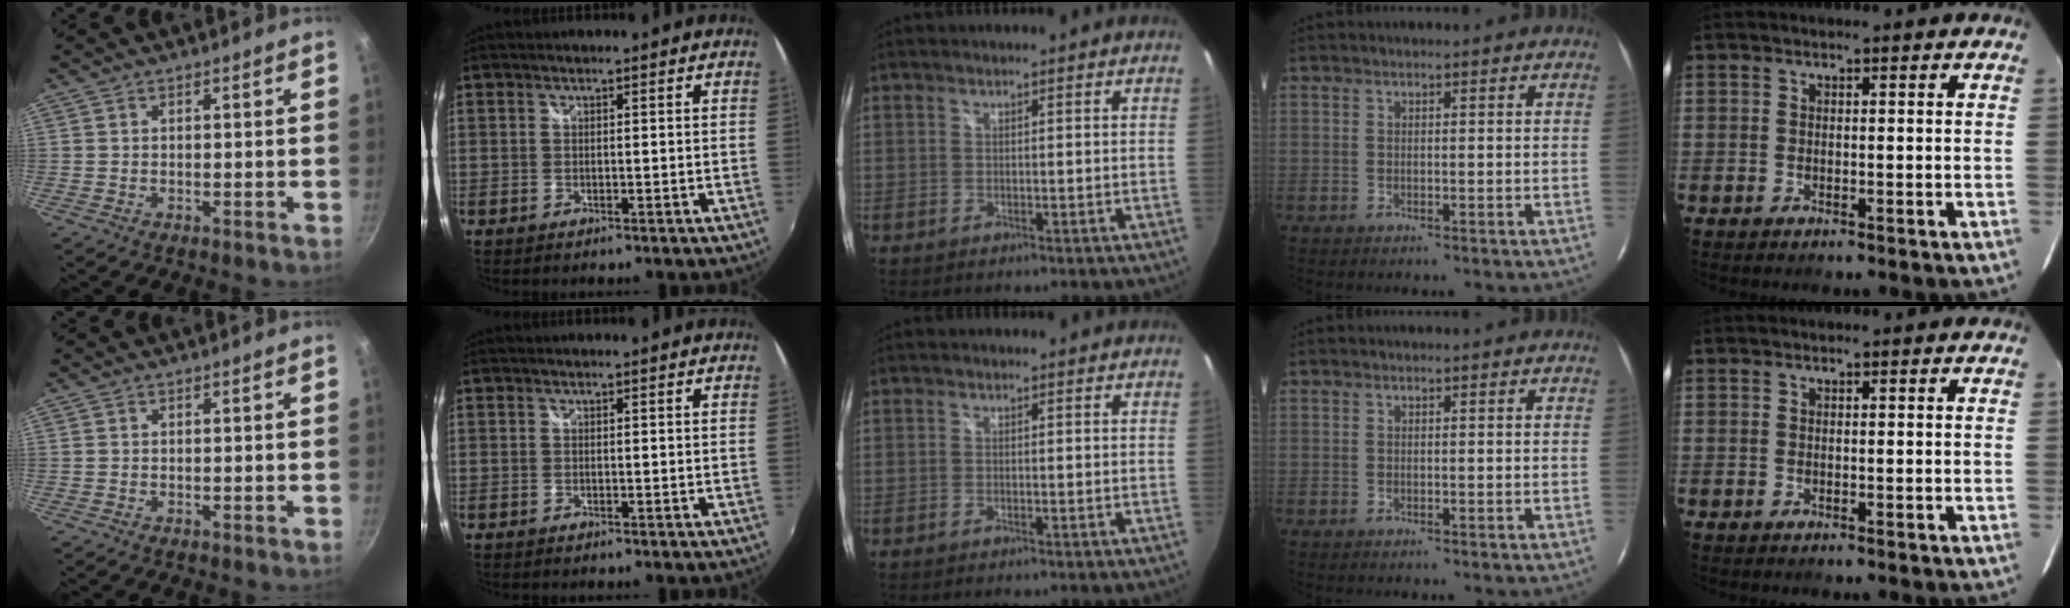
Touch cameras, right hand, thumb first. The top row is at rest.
{}